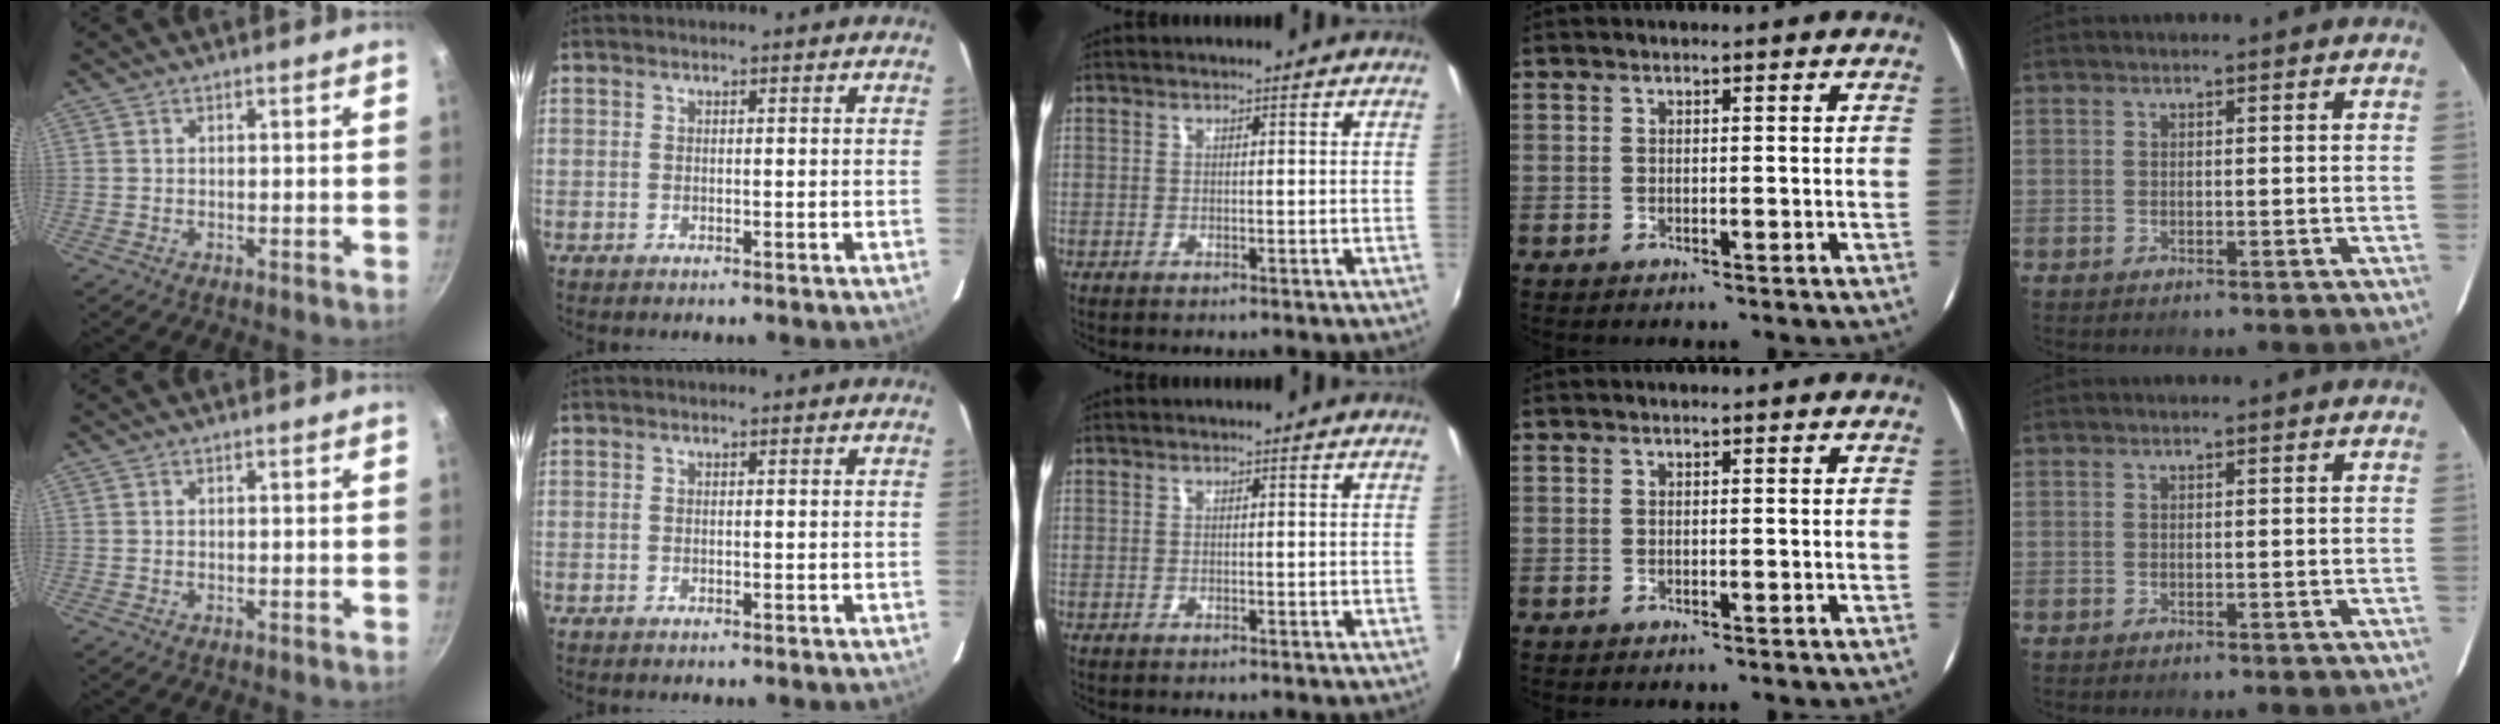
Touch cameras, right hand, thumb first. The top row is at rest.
{}